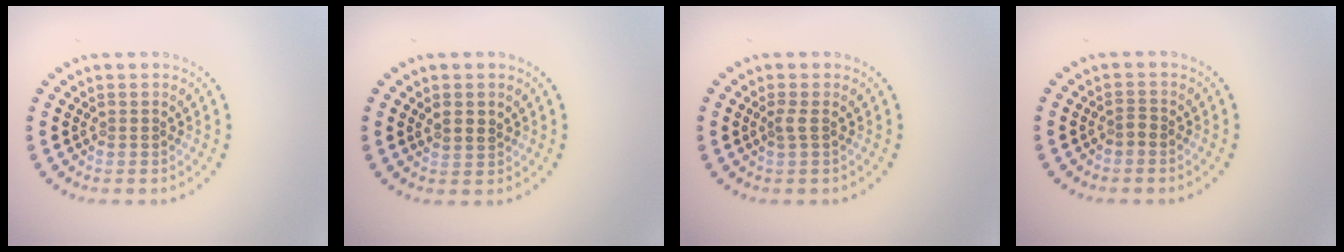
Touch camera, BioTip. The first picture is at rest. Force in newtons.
{"total": 1.5, "press": 1.3, "slide": 0.6}
{"total": 0.9, "press": 0.7, "slide": 0.6}
{"total": 0.7, "press": 0.6, "slide": 0.3}